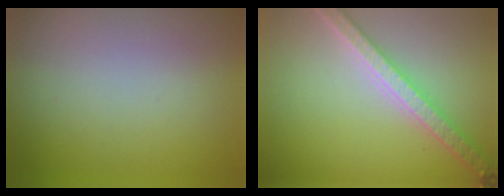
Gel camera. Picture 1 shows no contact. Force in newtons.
{"total": 5.2, "press": 4.0, "slide": 3.3}